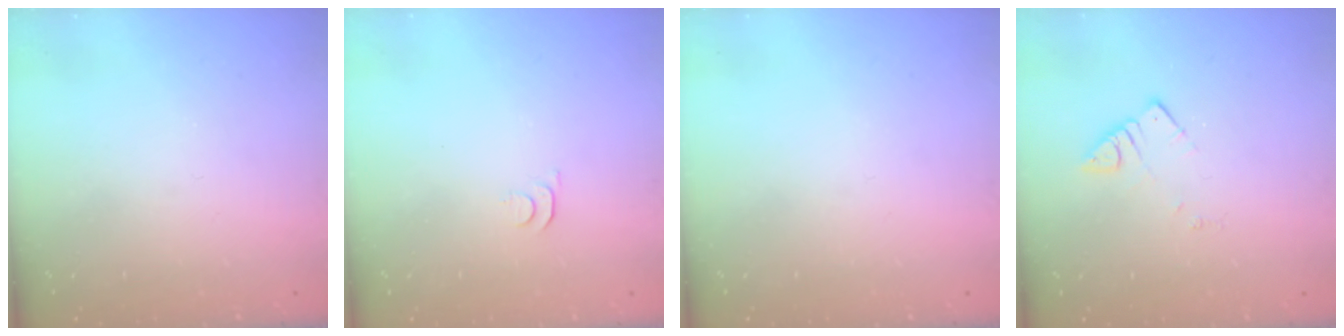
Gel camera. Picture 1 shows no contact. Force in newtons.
{"total": 3.5, "press": 3.5, "slide": 0.5}
{"total": 0.0}
{"total": 2.8, "press": 2.7, "slide": 0.3}